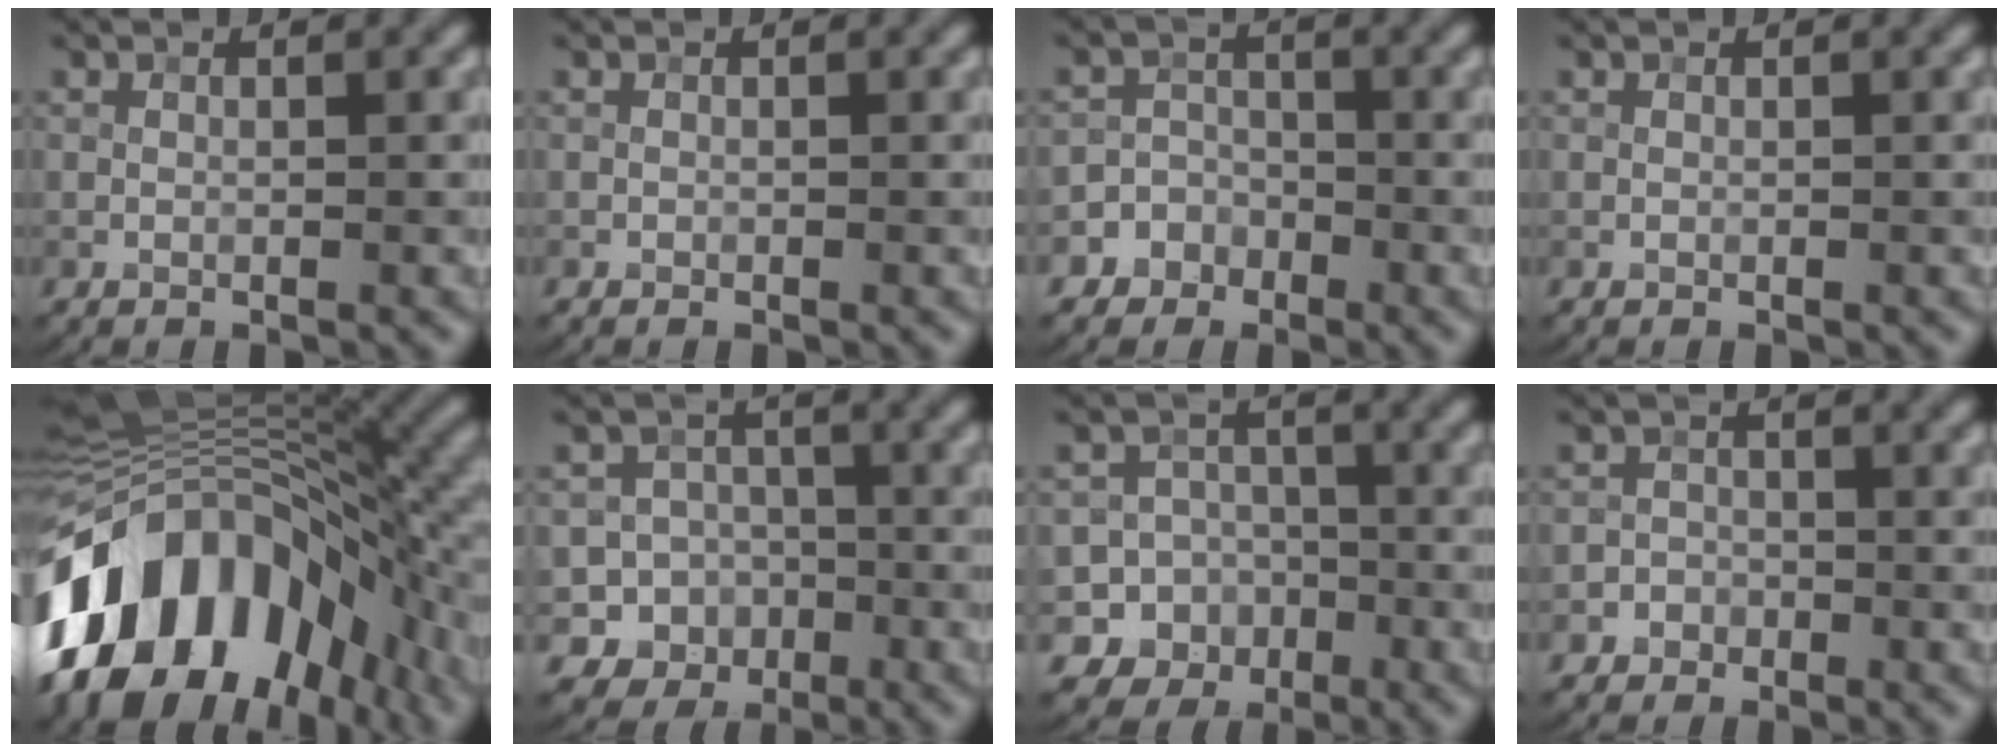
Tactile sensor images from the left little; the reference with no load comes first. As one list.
[{"total": 0.0}, {"total": 3.8, "force": [-2.2, 3.1, -0.2], "torque": [0.045, 0.002, -0.050]}, {"total": 0.0}, {"total": 17.6, "force": [-6.9, 10.6, 12.3], "torque": [-0.230, 0.005, -0.126]}, {"total": 7.3, "force": [-3.0, 6.6, 1.0], "torque": [0.004, 0.001, -0.070]}, {"total": 9.0, "force": [-3.9, 8.0, 1.0], "torque": [-0.002, -0.010, -0.079]}, {"total": 2.3, "force": [-1.3, 1.9, -0.1], "torque": [0.032, 0.006, -0.031]}]